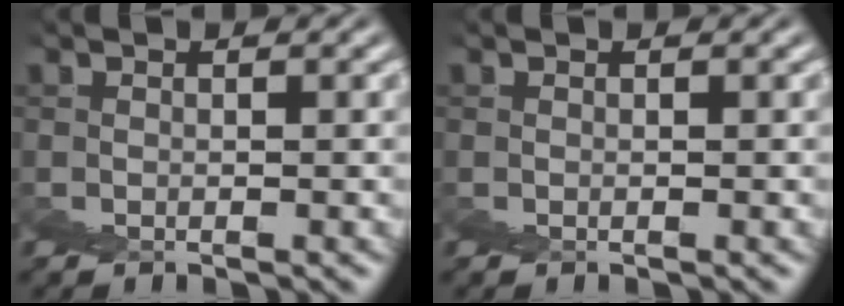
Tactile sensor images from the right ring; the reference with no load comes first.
{"total": 0.0}